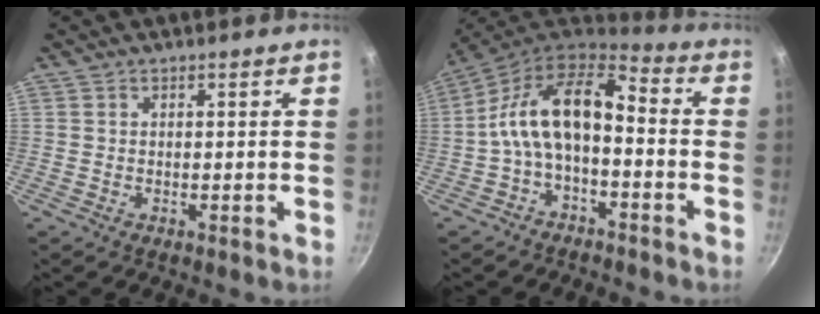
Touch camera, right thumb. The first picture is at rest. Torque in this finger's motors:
{"motor_torque": [2.26, 2.39, 1.99, -0.78, 0.19]}